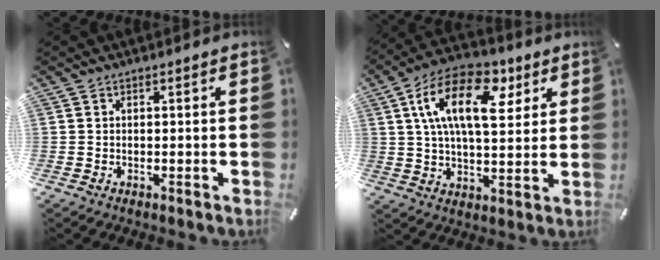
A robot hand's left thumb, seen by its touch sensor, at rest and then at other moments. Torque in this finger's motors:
{"motor_torque": [0.90, 1.18, 1.85, -0.93, 0.39]}